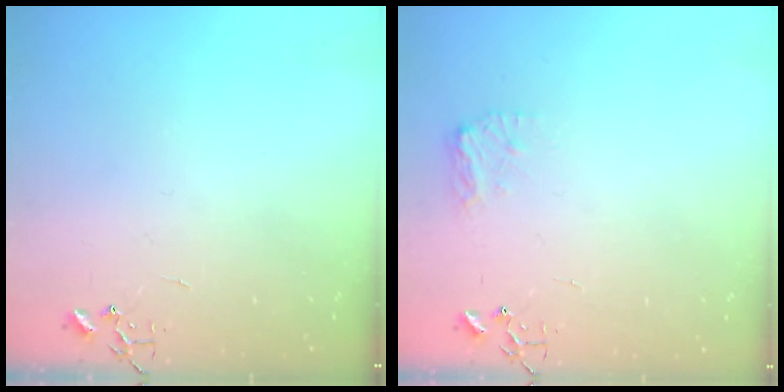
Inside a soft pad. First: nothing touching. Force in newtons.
{"total": 7.9, "press": 7.9, "slide": 0.3}